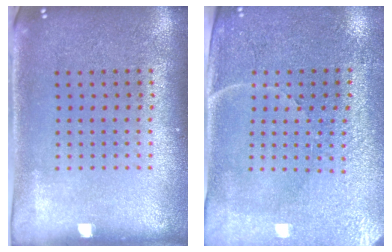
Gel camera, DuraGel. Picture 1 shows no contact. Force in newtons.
{"total": 3.4, "press": 3.1, "slide": 1.3}